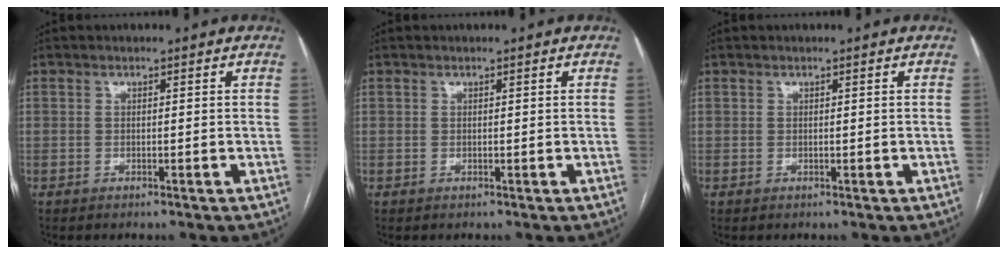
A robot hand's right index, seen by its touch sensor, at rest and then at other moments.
{"total": 0.0}
{"total": 0.0}